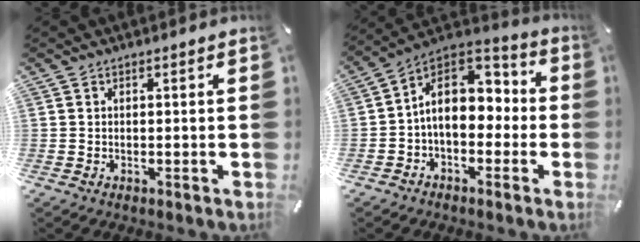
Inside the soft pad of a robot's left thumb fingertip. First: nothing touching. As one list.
[{"total": 12.9, "force": [0.3, 9.7, 8.5], "torque": [-0.144, 0.004, 0.003]}]